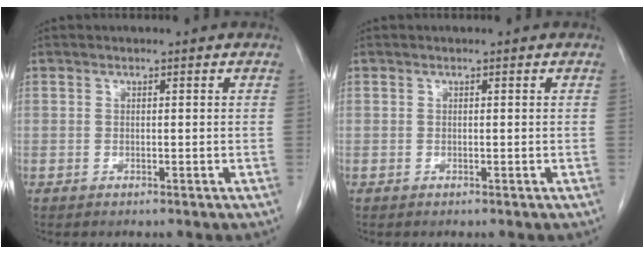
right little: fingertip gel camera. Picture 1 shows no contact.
{"total": 0.0}